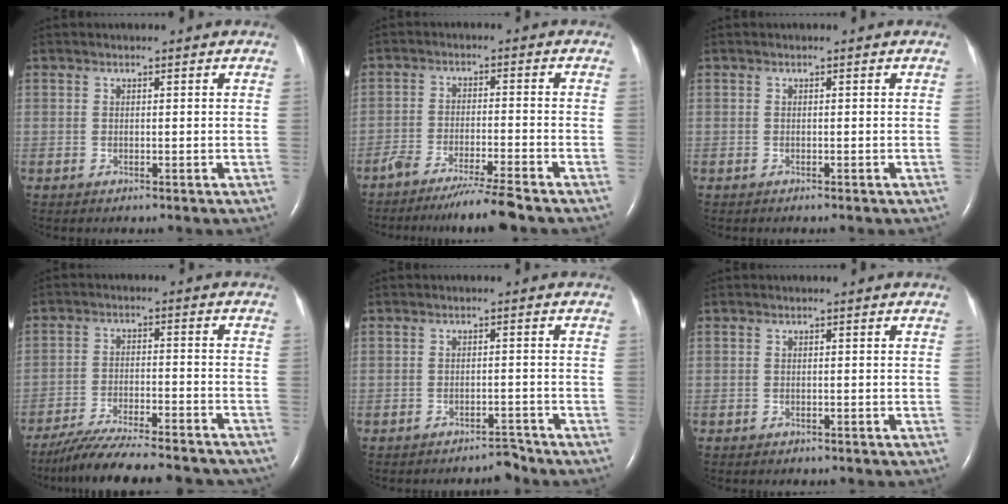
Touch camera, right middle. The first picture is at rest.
{"total": 7.1, "force": [-5.9, -0.9, 3.7], "torque": [-0.057, -0.023, -0.102]}
{"total": 0.0}
{"total": 19.0, "force": [-17.0, 2.5, 8.3], "torque": [-0.134, -0.018, -0.248]}
{"total": 2.1, "force": [-2.1, 0.3, 0.1], "torque": [0.003, -0.006, -0.029]}
{"total": 0.7, "force": [-0.5, 0.3, 0.3], "torque": [-0.012, 0.000, -0.005]}